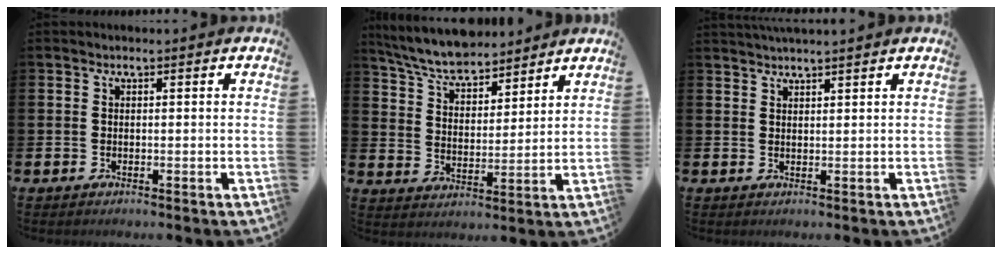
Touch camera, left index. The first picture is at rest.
{"total": 7.0, "force": [6.6, 1.5, 1.7], "torque": [-0.064, -0.033, 0.118]}
{"total": 1.8, "force": [1.8, -0.3, 0.1], "torque": [-0.006, -0.003, 0.036]}